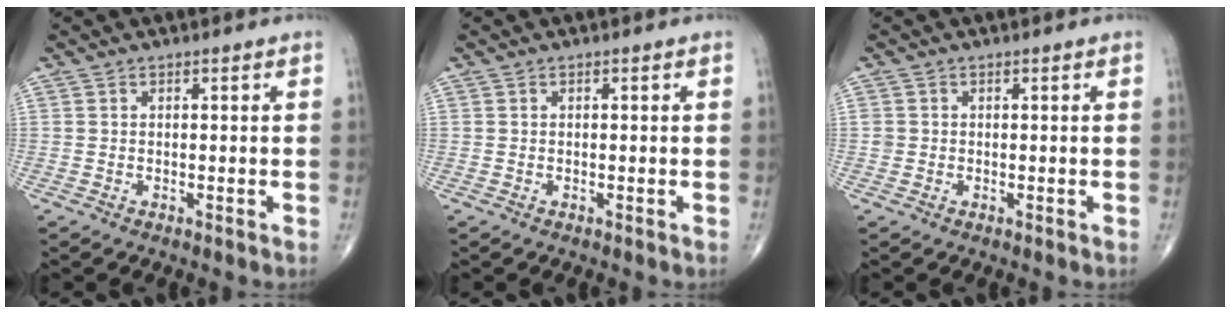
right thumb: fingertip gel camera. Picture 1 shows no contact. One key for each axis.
{"total": 0.0}
{"total": 1.1, "fx": 0.0, "fy": 1.1, "fz": 0.2, "tx": 0.002, "ty": 0.003, "tz": 0.001}